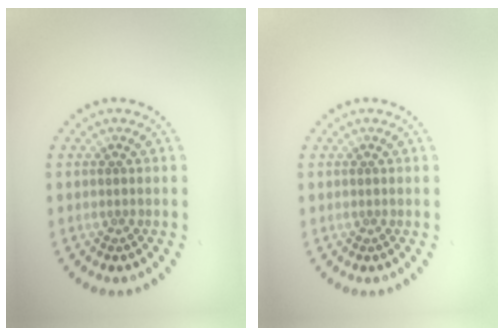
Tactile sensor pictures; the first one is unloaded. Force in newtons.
{"total": 0.0}